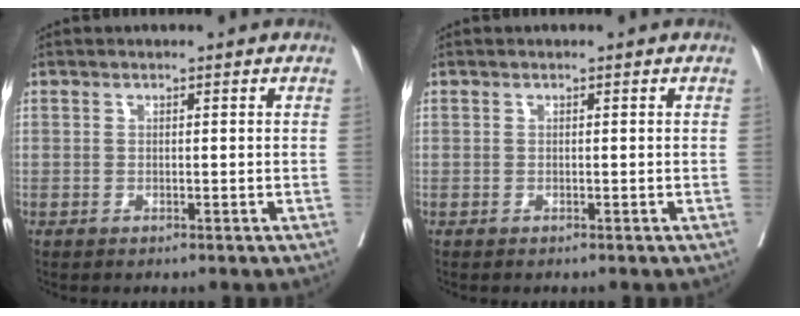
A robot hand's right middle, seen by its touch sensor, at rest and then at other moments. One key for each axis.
{"total": 0.0}